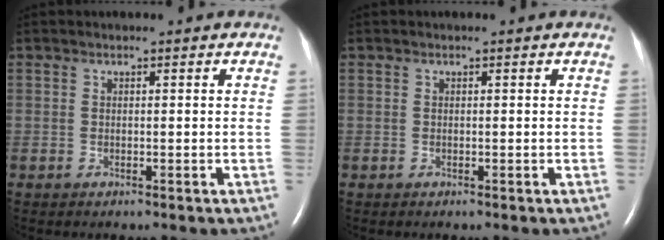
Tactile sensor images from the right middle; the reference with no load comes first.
{"total": 0.0}